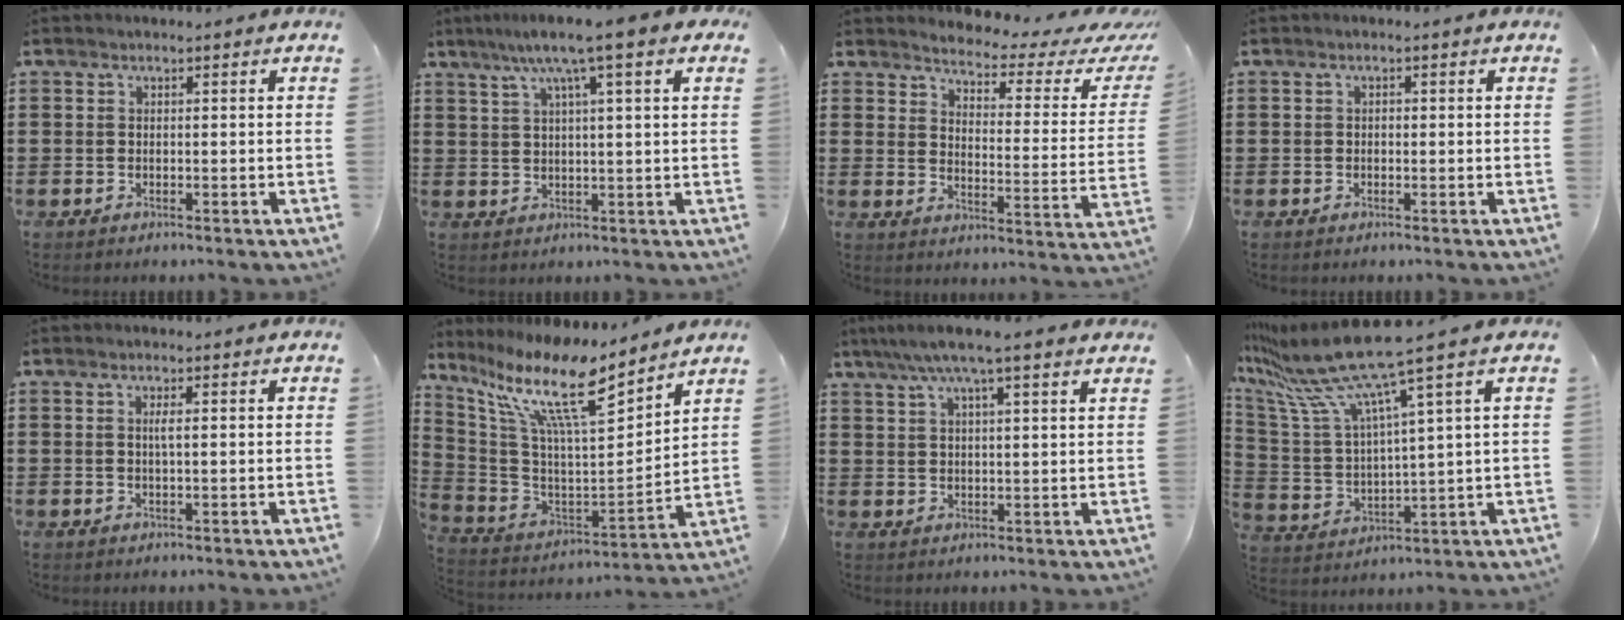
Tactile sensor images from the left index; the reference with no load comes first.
{"total": 7.3, "force": [4.2, 0.2, 5.9], "torque": [-0.129, 0.001, 0.069]}
{"total": 3.2, "force": [2.9, 0.4, 1.4], "torque": [-0.039, -0.027, 0.039]}
{"total": 0.6, "force": [-0.1, 0.4, 0.4], "torque": [-0.010, 0.001, -0.002]}
{"total": 1.4, "force": [0.3, 0.1, 1.4], "torque": [-0.029, 0.000, 0.004]}
{"total": 14.4, "force": [9.9, 2.3, 10.1], "torque": [-0.232, -0.060, 0.161]}
{"total": 5.8, "force": [4.4, 0.2, 3.8], "torque": [-0.085, -0.007, 0.076]}
{"total": 11.9, "force": [9.0, 0.3, 7.8], "torque": [-0.201, -0.062, 0.146]}